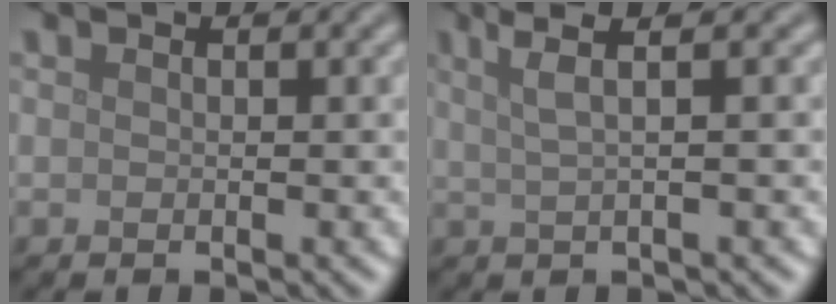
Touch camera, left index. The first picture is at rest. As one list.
[{"total": 3.2, "force": [1.4, 0.7, 2.8], "torque": [-0.043, 0.008, 0.022]}]